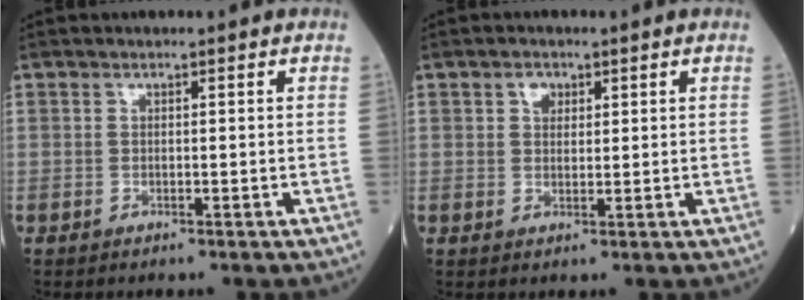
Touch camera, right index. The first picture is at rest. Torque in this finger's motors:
{"motor_torque": [0.04, 0.01, 0.02, 0.03]}